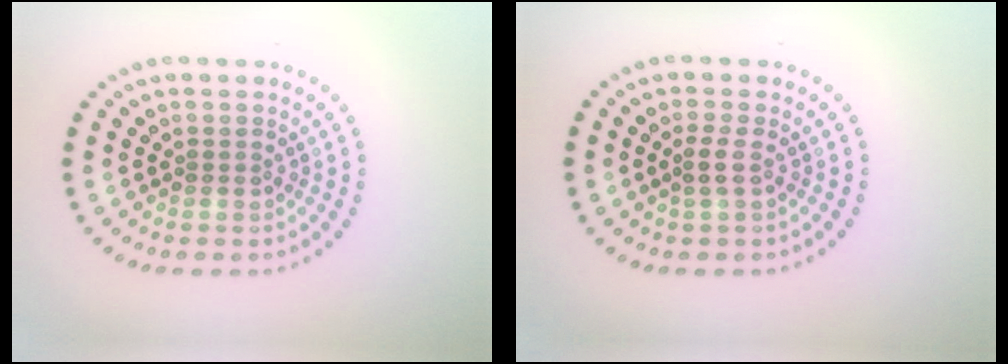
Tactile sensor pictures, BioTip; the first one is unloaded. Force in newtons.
{"total": 1.1, "press": 0.9, "slide": 0.6}